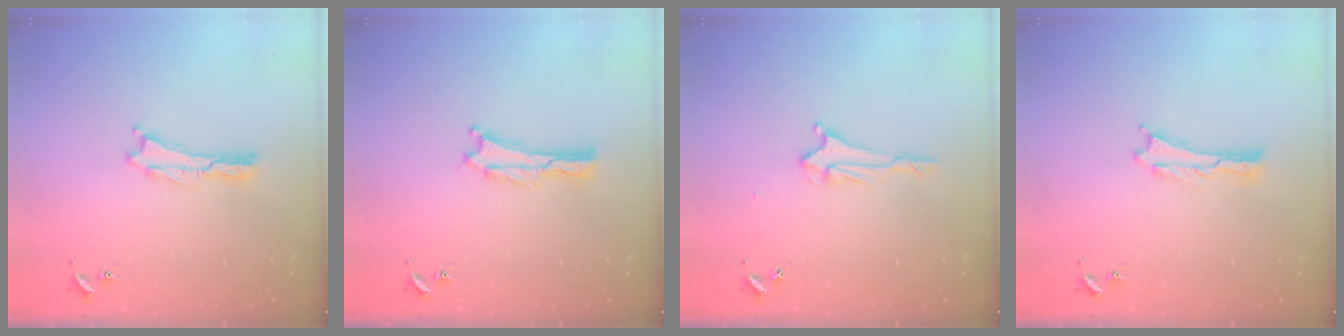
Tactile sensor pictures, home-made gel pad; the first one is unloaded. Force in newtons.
{"total": 0.0}
{"total": 2.1, "press": 2.0, "slide": 0.4}
{"total": 0.0}